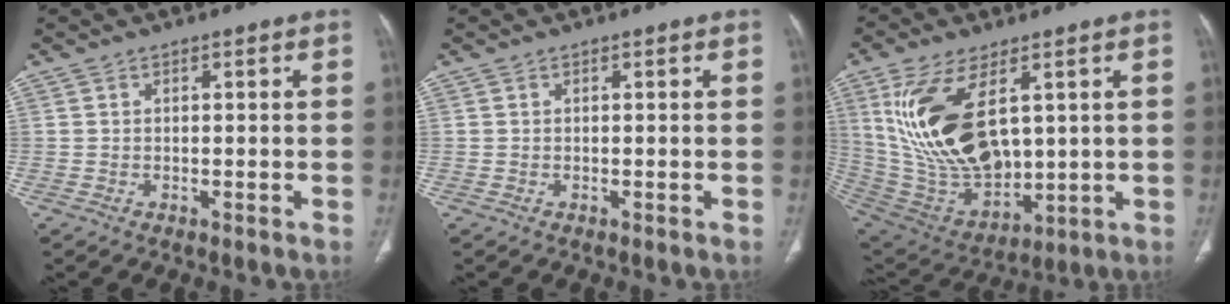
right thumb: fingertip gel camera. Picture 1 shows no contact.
{"total": 0.0}
{"total": 21.0, "force": [5.8, 11.0, 17.0], "torque": [-0.314, -0.028, 0.130]}